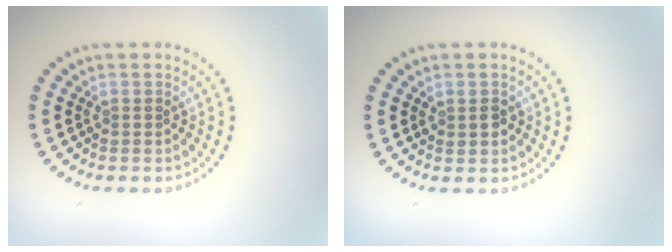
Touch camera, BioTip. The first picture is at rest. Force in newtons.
{"total": 1.4, "press": 1.3, "slide": 0.3}